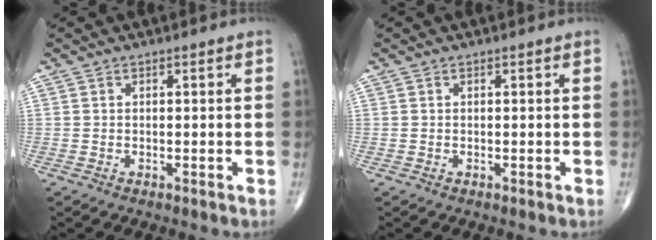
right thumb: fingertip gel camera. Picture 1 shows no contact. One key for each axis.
{"total": 0.0}